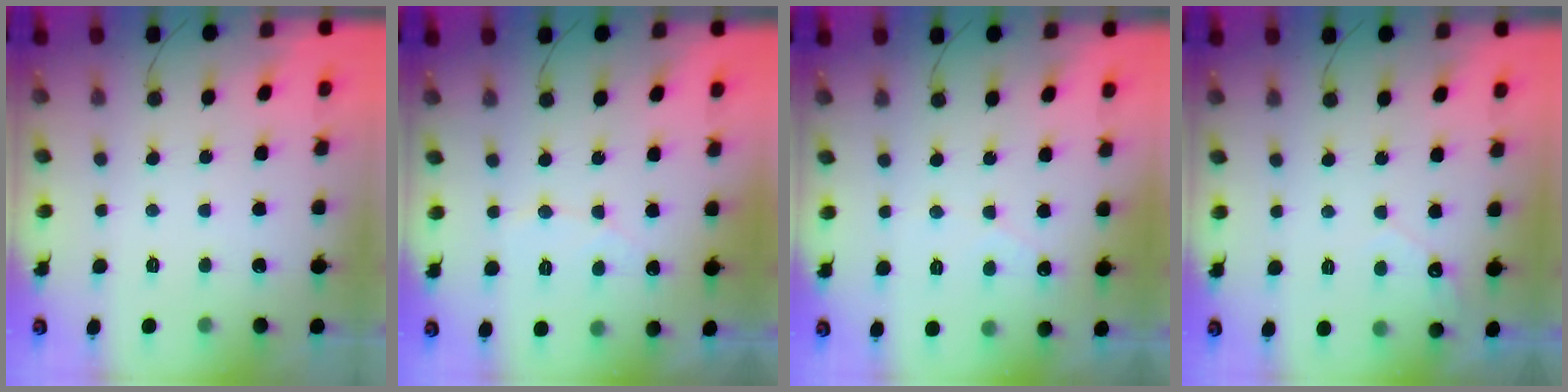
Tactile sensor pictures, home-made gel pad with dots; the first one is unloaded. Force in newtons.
{"total": 3.9, "press": 3.9, "slide": 0.3}
{"total": 1.6, "press": 1.6, "slide": 0.1}
{"total": 2.7, "press": 2.7, "slide": 0.2}